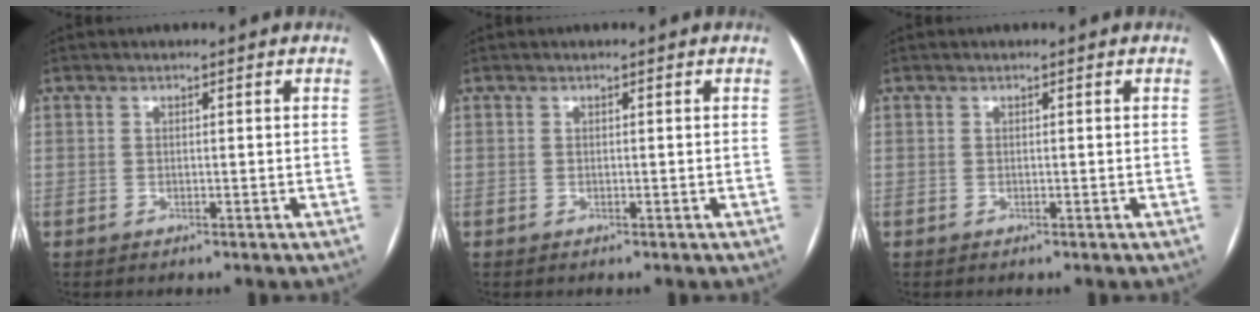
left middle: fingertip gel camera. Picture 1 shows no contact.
{"total": 0.0}
{"total": 0.0}